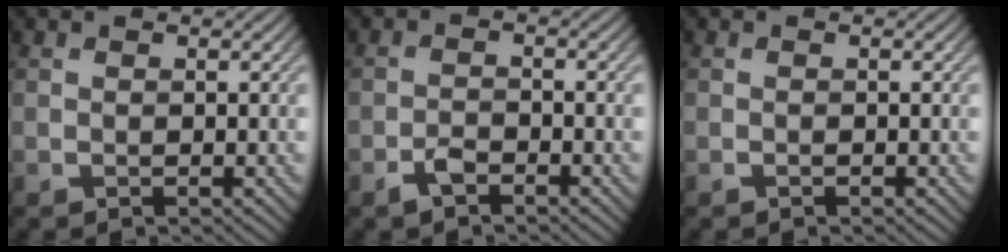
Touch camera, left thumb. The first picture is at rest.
{"total": 2.0, "force": [-1.5, 1.0, 1.0], "torque": [-0.018, 0.003, -0.032]}
{"total": 0.0}